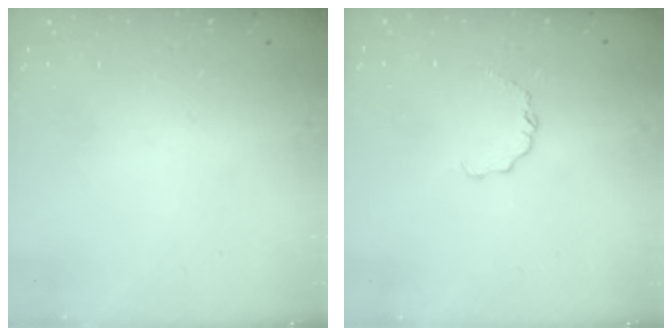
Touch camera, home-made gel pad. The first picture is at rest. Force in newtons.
{"total": 3.8, "press": 3.8, "slide": 0.3}